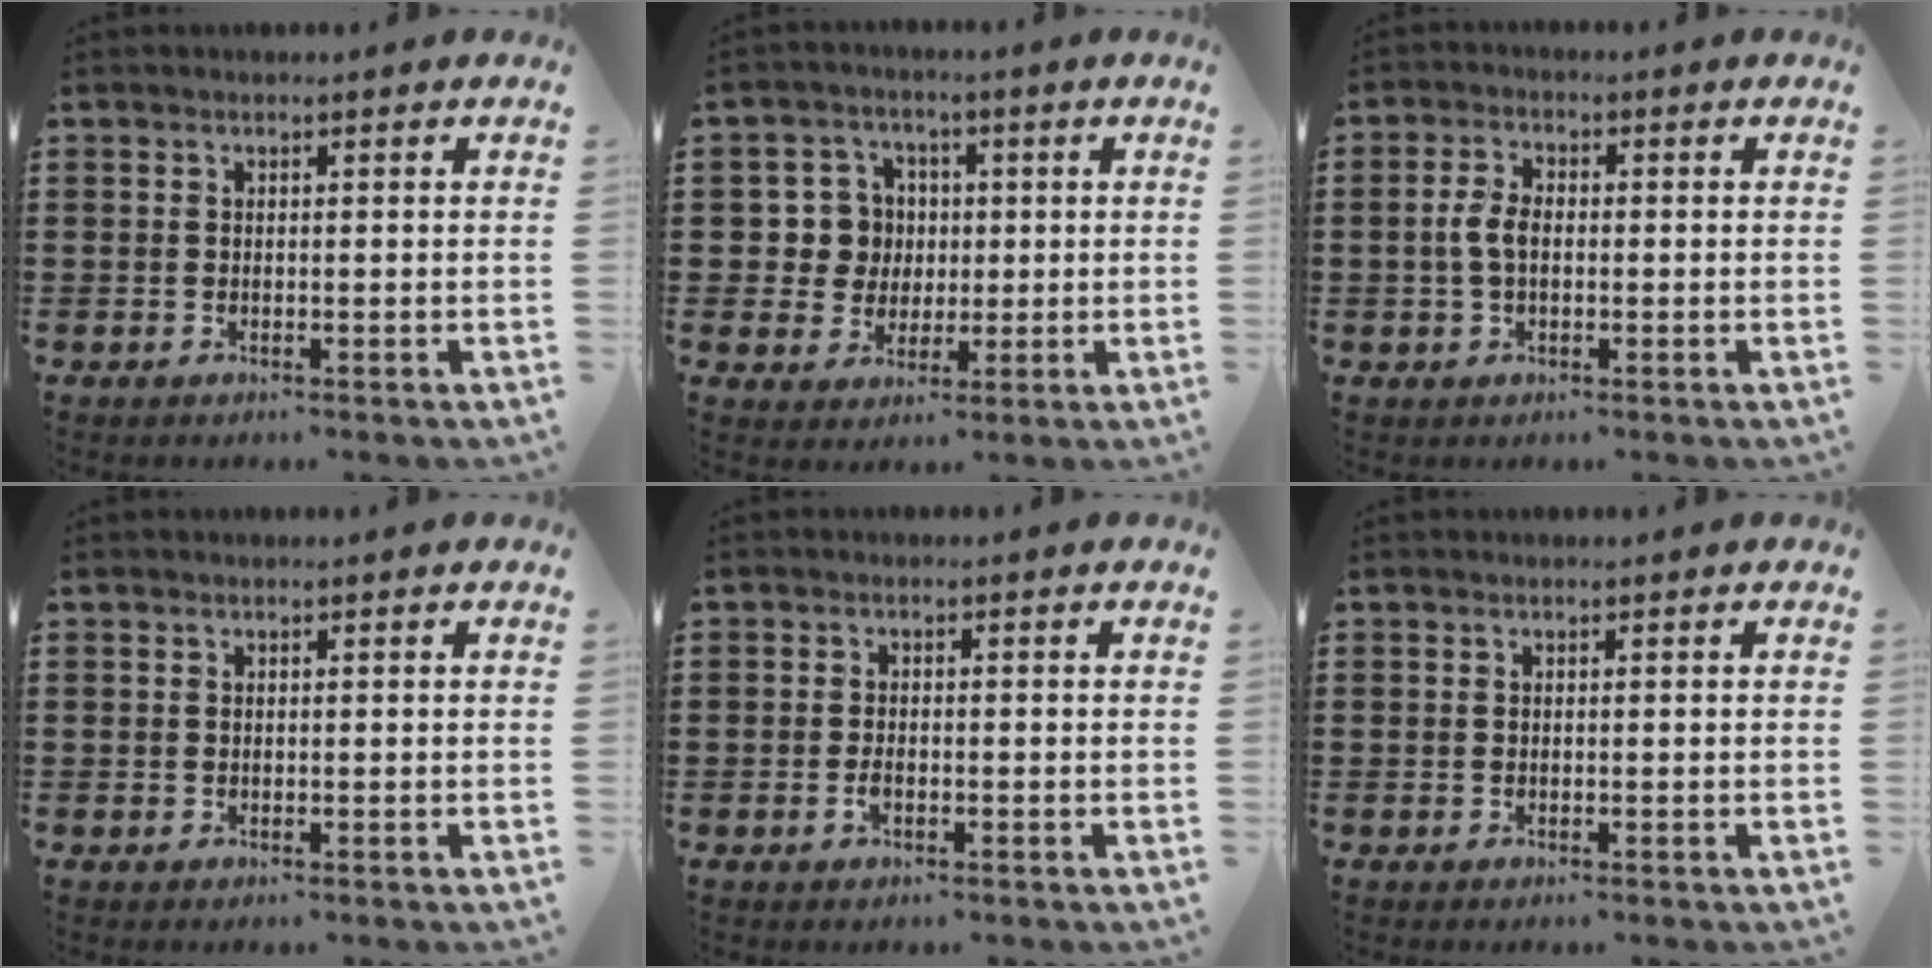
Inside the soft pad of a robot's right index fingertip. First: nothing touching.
{"total": 6.1, "force": [0.5, 5.8, 1.7], "torque": [-0.052, 0.015, 0.008]}
{"total": 3.8, "force": [-0.3, 2.1, 3.2], "torque": [-0.083, -0.003, -0.012]}
{"total": 0.0}
{"total": 1.6, "force": [-0.7, 0.7, 1.3], "torque": [-0.034, -0.004, -0.014]}
{"total": 0.0}